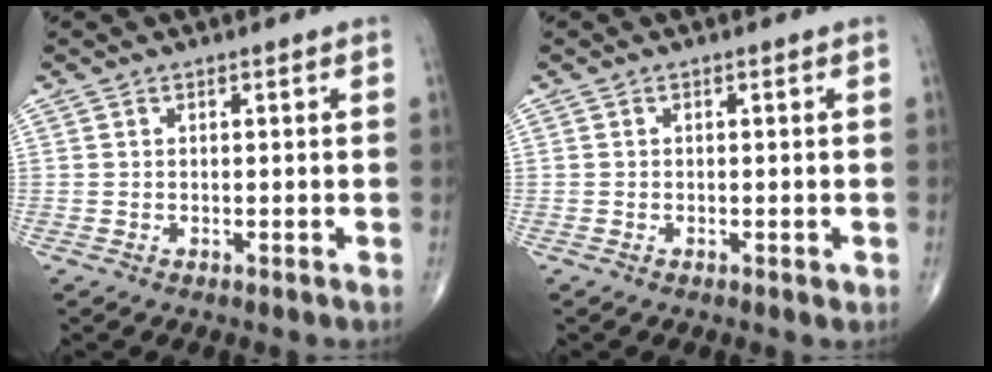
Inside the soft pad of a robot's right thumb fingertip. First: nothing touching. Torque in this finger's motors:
{"motor_torque": [0.04, 0.19, -0.06, -0.02, 0.01]}